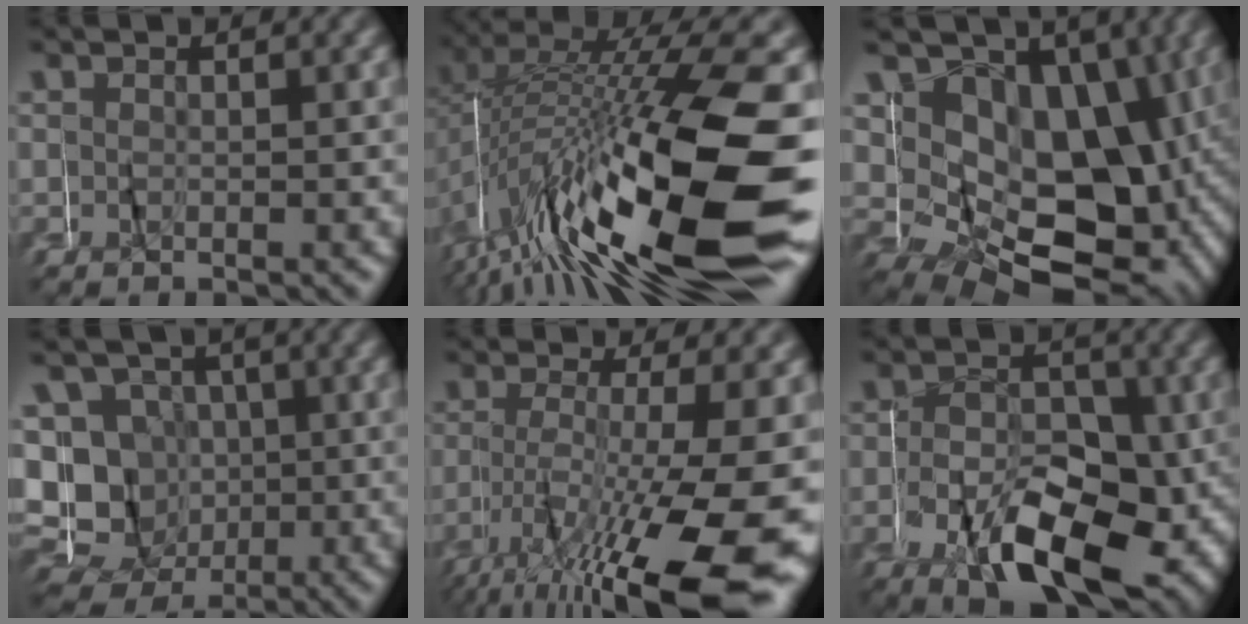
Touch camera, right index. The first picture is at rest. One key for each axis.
{"total": 16.9, "fx": -5.1, "fy": 6.1, "fz": 14.9, "tx": -0.254, "ty": -0.013, "tz": -0.058}
{"total": 16.0, "fx": -1.1, "fy": 11.4, "fz": 11.3, "tx": -0.195, "ty": -0.024, "tz": -0.012}
{"total": 13.4, "fx": -1.1, "fy": 12.5, "fz": 4.7, "tx": -0.115, "ty": -0.031, "tz": -0.030}
{"total": 10.8, "fx": -4.9, "fy": 2.7, "fz": 9.2, "tx": -0.147, "ty": -0.022, "tz": -0.064}
{"total": 10.4, "fx": -4.8, "fy": 5.8, "fz": 7.2, "tx": -0.110, "ty": -0.027, "tz": -0.072}